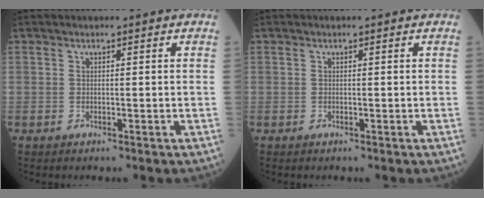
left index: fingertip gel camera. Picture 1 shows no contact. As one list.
[{"total": 0.0}]